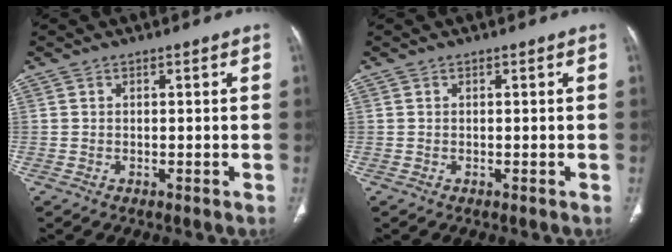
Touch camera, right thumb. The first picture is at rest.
{"total": 0.0}